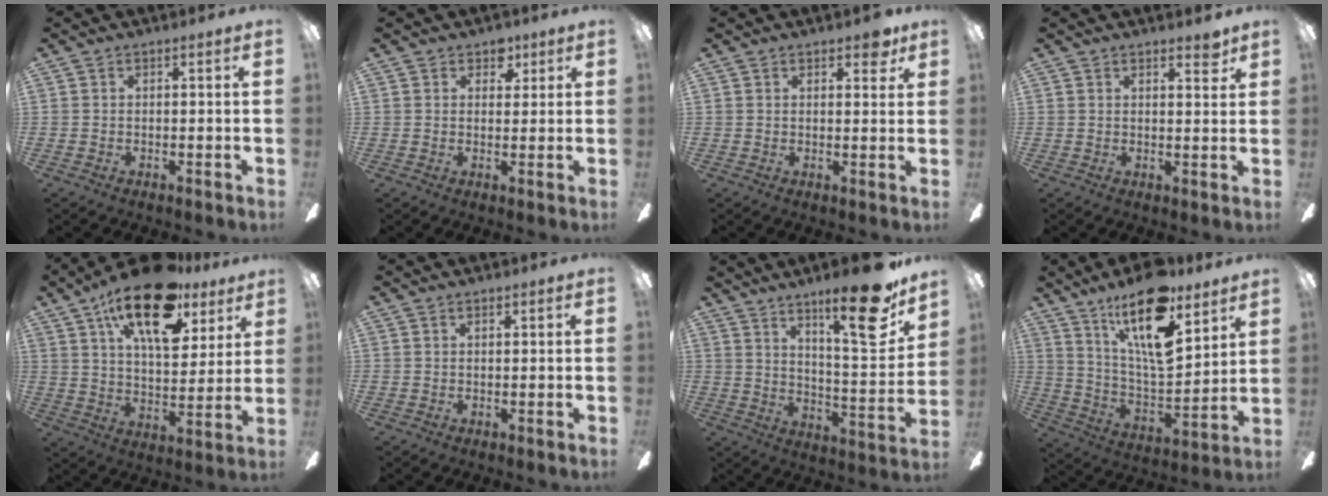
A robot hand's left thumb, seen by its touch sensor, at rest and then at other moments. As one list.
[{"total": 3.7, "force": [2.3, 2.5, 1.4], "torque": [-0.001, -0.006, 0.036]}, {"total": 3.9, "force": [2.3, 1.6, 2.7], "torque": [-0.025, -0.008, 0.033]}, {"total": 2.9, "force": [2.2, 0.5, 1.7], "torque": [-0.014, -0.012, 0.034]}, {"total": 21.8, "force": [13.2, 9.4, 14.7], "torque": [-0.240, -0.057, 0.221]}, {"total": 0.8, "force": [0.5, 0.3, 0.6], "torque": [-0.013, 0.002, 0.009]}, {"total": 19.1, "force": [13.3, 4.2, 13.1], "torque": [-0.192, -0.092, 0.207]}, {"total": 21.2, "force": [13.6, 7.5, 14.4], "torque": [-0.259, -0.077, 0.229]}]